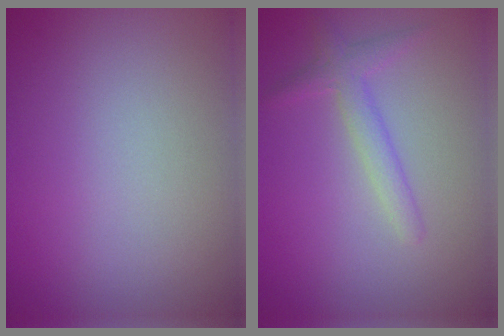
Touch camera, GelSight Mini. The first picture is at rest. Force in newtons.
{"total": 2.2, "press": 2.2, "slide": 0.1}